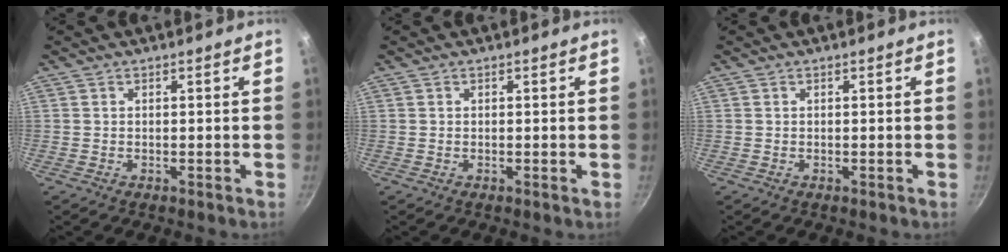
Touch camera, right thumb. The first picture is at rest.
{"total": 0.0}
{"total": 0.0}